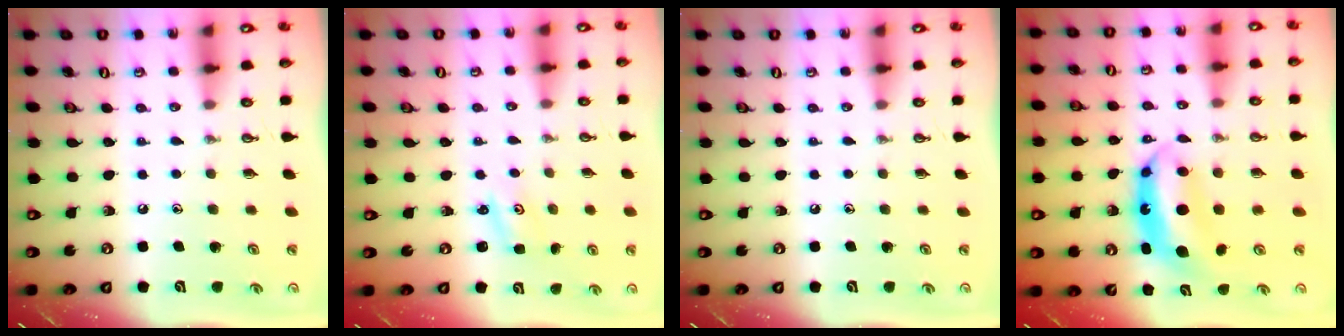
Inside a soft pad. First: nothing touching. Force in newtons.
{"total": 2.0, "press": 2.0, "slide": 0.2}
{"total": 0.0}
{"total": 8.0, "press": 7.9, "slide": 0.8}